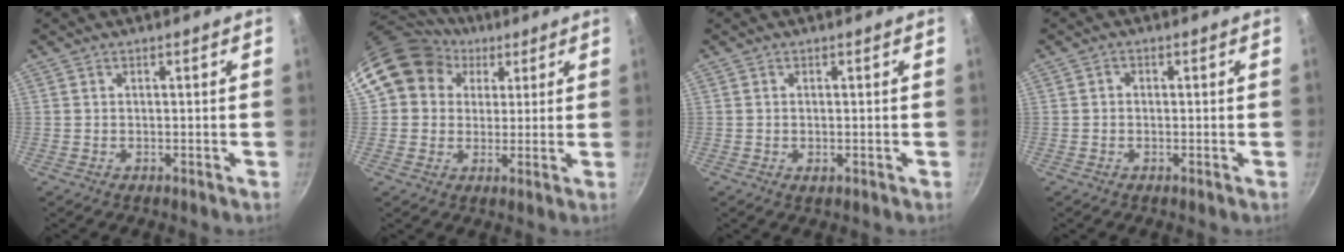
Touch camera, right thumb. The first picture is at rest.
{"total": 12.9, "force": [5.4, 10.7, 4.6], "torque": [-0.057, 0.005, 0.084]}
{"total": 1.1, "force": [-0.2, 0.5, 1.0], "torque": [-0.017, -0.002, -0.003]}
{"total": 1.0, "force": [-0.2, 0.8, 0.4], "torque": [-0.006, 0.005, -0.003]}